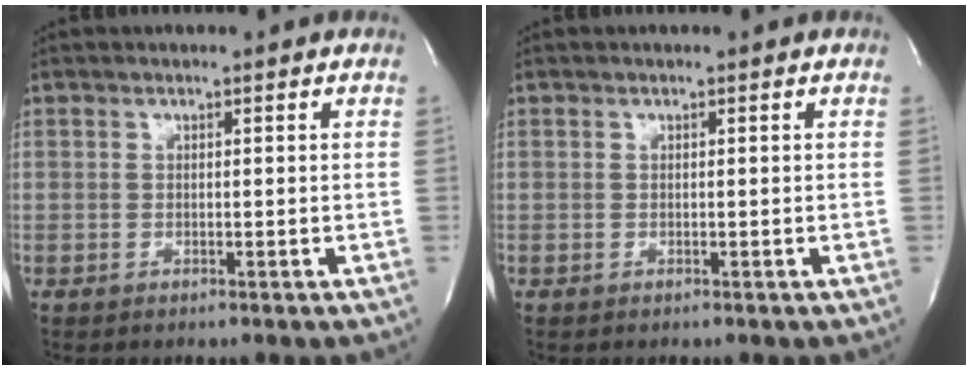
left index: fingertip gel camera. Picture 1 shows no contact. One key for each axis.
{"total": 0.0}